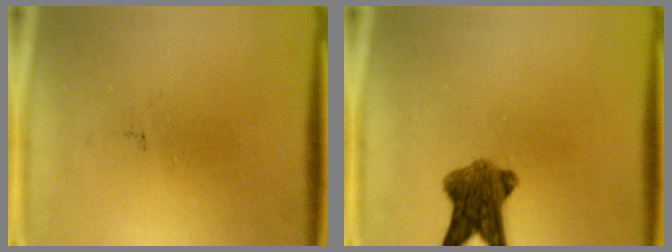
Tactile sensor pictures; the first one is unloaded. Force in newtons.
{"total": 7.3}